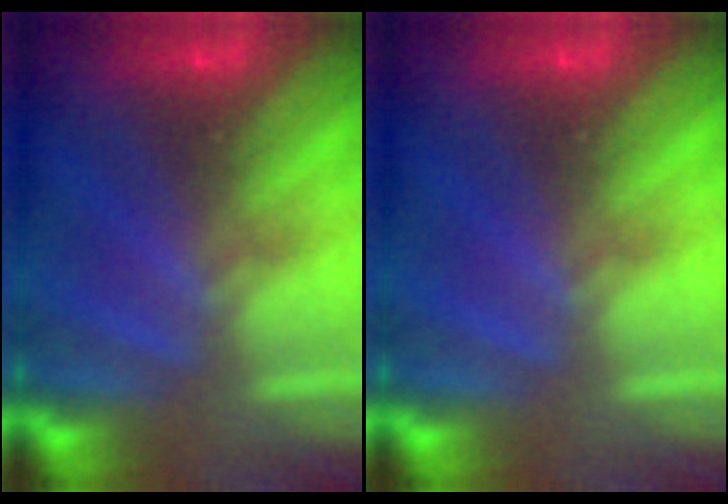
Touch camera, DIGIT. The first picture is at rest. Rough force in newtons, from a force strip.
{"total": 0.0}